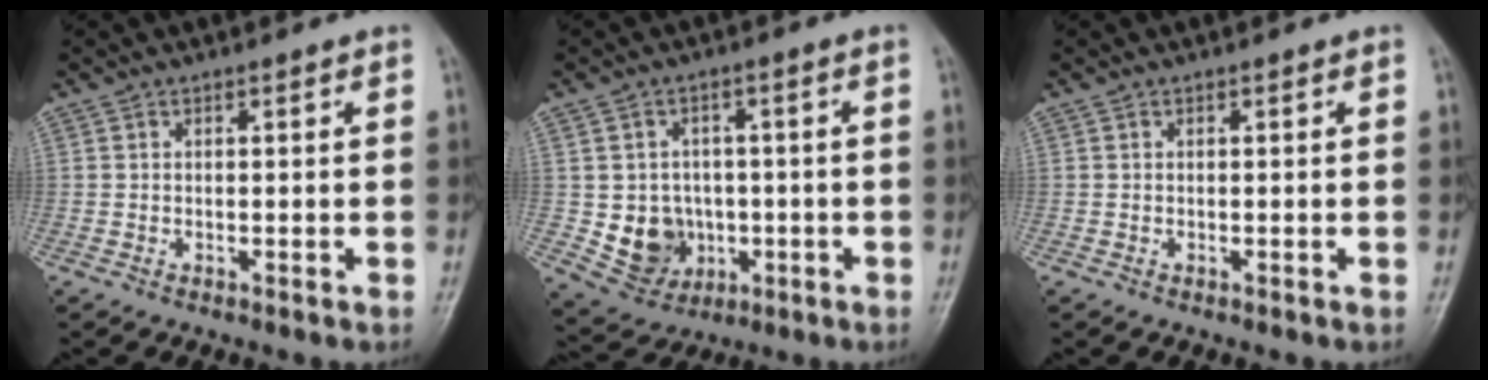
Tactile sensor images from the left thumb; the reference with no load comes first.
{"total": 8.4, "force": [-1.1, 7.6, 3.6], "torque": [-0.022, 0.005, -0.004]}
{"total": 0.0}